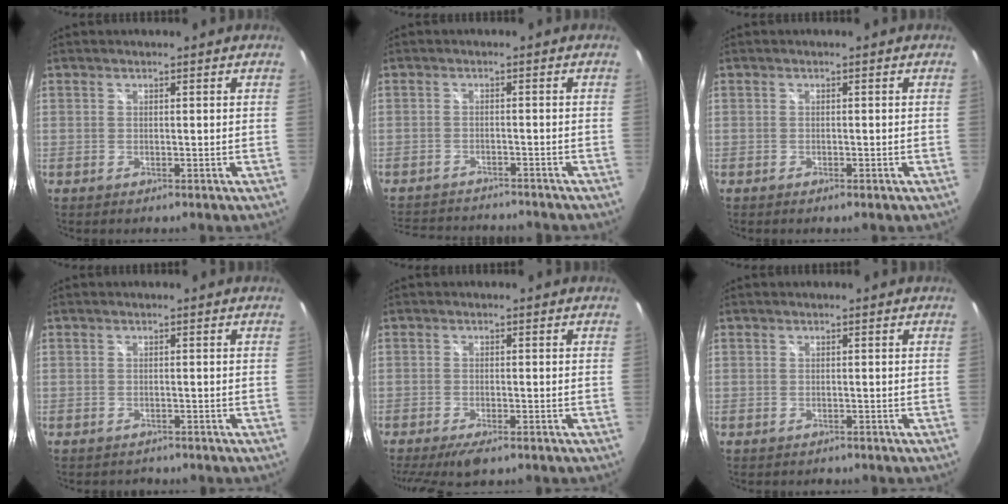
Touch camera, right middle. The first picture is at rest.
{"total": 10.7, "force": [-9.9, 2.5, 3.3], "torque": [-0.084, -0.004, -0.150]}
{"total": 0.9, "force": [-0.7, 0.3, 0.4], "torque": [-0.008, -0.003, -0.012]}
{"total": 1.7, "force": [-1.6, 0.8, 0.1], "torque": [-0.007, -0.006, -0.023]}
{"total": 6.4, "force": [-4.7, 1.4, 4.1], "torque": [-0.091, -0.025, -0.080]}
{"total": 0.7, "force": [-0.6, 0.3, -0.2], "torque": [0.001, 0.001, -0.011]}